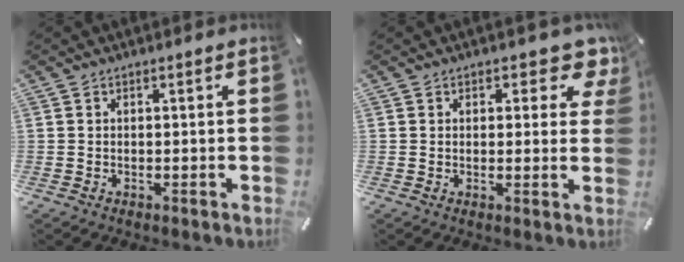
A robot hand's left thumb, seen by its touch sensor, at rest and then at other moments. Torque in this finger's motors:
{"motor_torque": [0.38, -0.18, -0.06, 0.10, -0.06]}